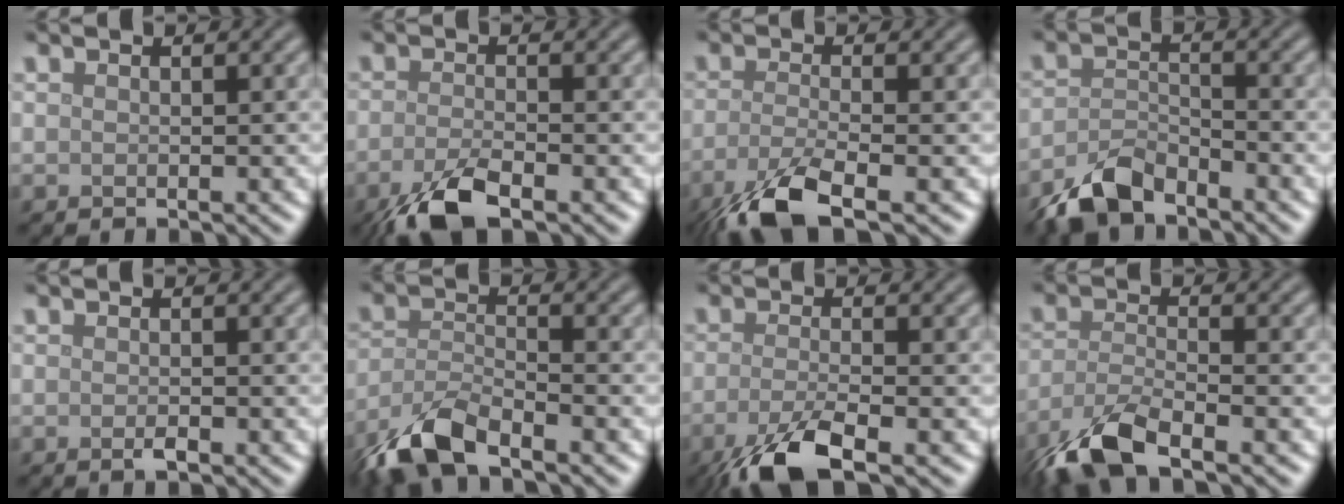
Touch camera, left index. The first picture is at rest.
{"total": 4.9, "force": [-3.0, 1.5, 3.6], "torque": [-0.074, -0.008, -0.064]}
{"total": 6.4, "force": [-3.7, 1.9, 4.9], "torque": [-0.094, -0.012, -0.082]}
{"total": 4.4, "force": [-3.6, 1.7, 2.0], "torque": [-0.035, -0.001, -0.079]}
{"total": 0.7, "force": [-0.4, 0.2, 0.6], "torque": [-0.013, -0.001, -0.007]}
{"total": 6.2, "force": [-4.6, 2.0, 3.6], "torque": [-0.073, -0.006, -0.098]}
{"total": 6.0, "force": [-3.3, 1.6, 4.7], "torque": [-0.087, -0.008, -0.071]}
{"total": 6.6, "force": [-4.5, 2.1, 4.4], "torque": [-0.093, -0.013, -0.095]}